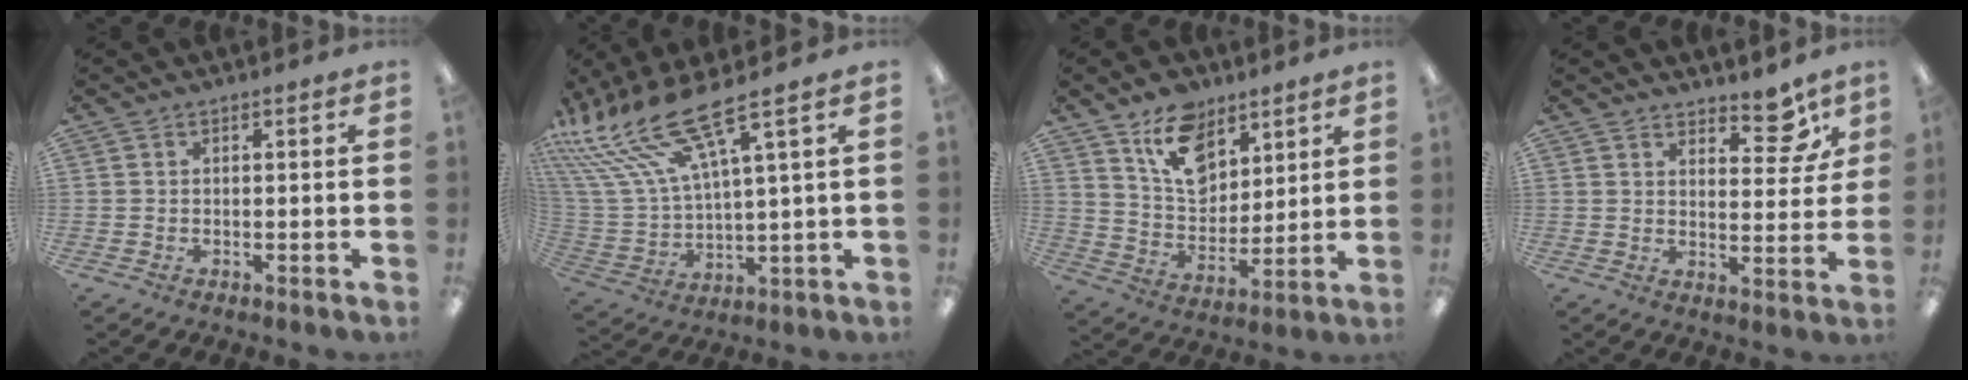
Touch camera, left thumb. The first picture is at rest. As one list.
[{"total": 18.5, "force": [13.1, 4.3, 12.4], "torque": [-0.277, -0.084, 0.228]}, {"total": 14.0, "force": [8.7, 9.2, 6.1], "torque": [-0.094, -0.041, 0.163]}, {"total": 8.1, "force": [6.3, 3.3, 3.8], "torque": [-0.036, -0.041, 0.106]}]